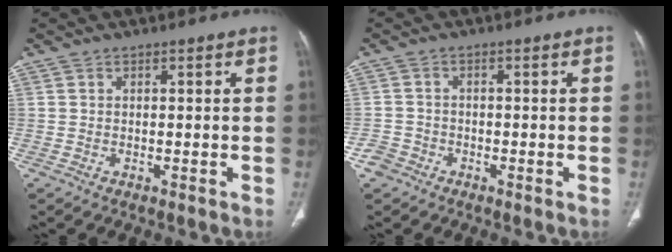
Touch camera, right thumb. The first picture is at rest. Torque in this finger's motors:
{"motor_torque": [0.05, -0.06, -0.05, 0.09, 0.00]}